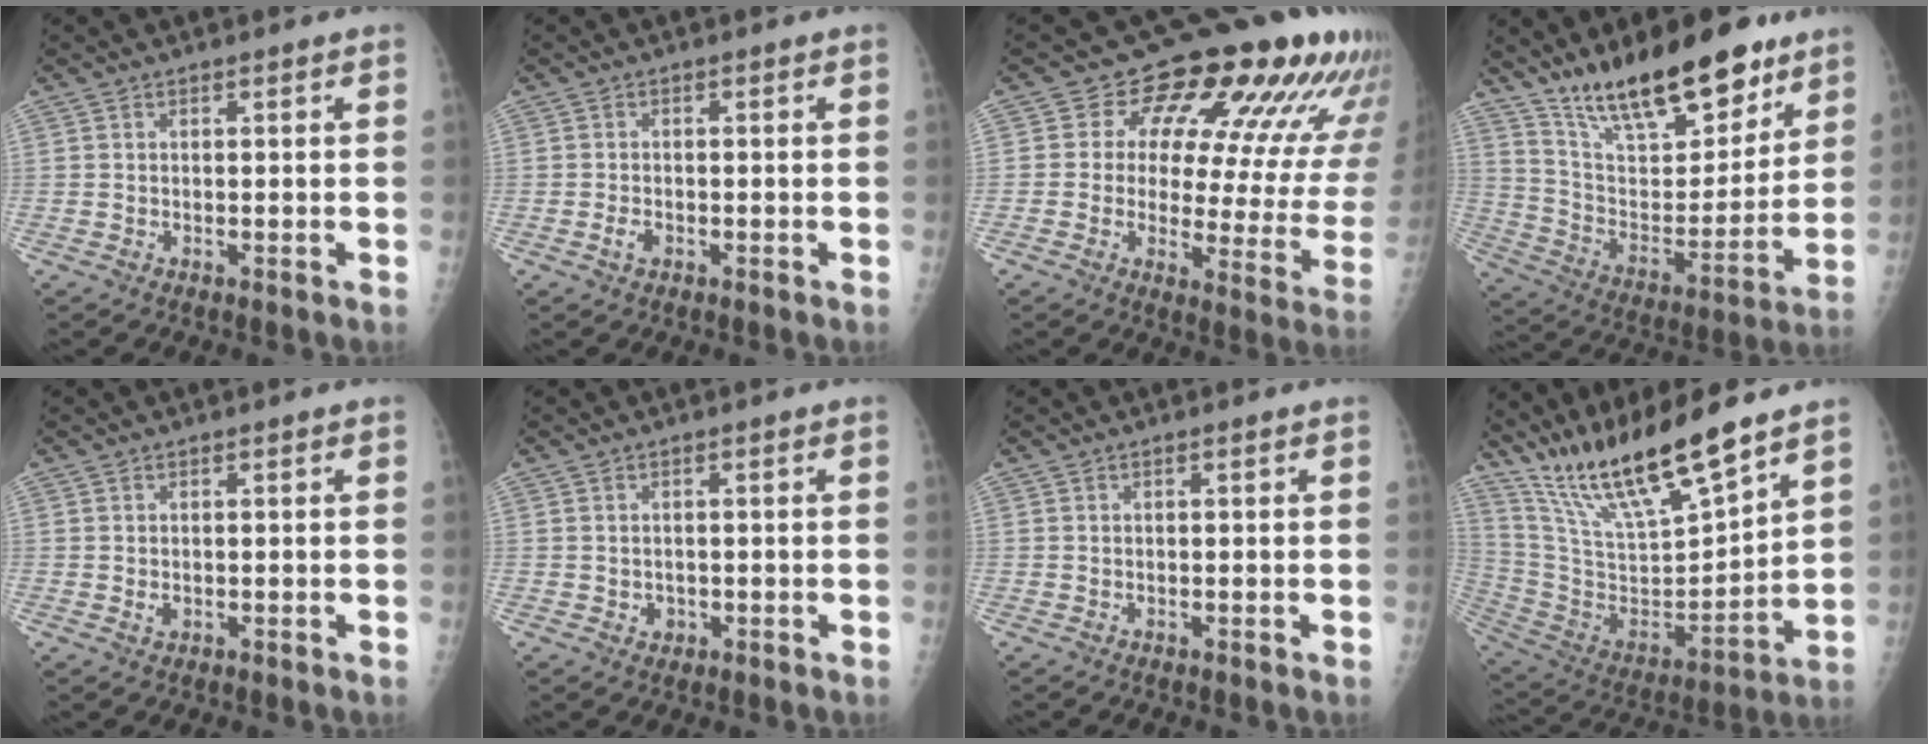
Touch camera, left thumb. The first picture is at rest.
{"total": 1.7, "force": [-0.7, 1.1, 1.0], "torque": [-0.019, 0.001, -0.013]}
{"total": 20.4, "force": [11.4, 9.0, 14.3], "torque": [-0.140, -0.052, 0.130]}
{"total": 22.4, "force": [16.2, 8.2, 13.1], "torque": [-0.163, -0.084, 0.278]}
{"total": 1.1, "force": [0.0, 0.9, 0.6], "torque": [-0.008, -0.001, 0.003]}
{"total": 1.5, "force": [-0.2, 1.4, 0.5], "torque": [-0.003, 0.001, 0.003]}
{"total": 0.0}
{"total": 20.8, "force": [16.6, 3.1, 12.1], "torque": [-0.195, -0.079, 0.320]}